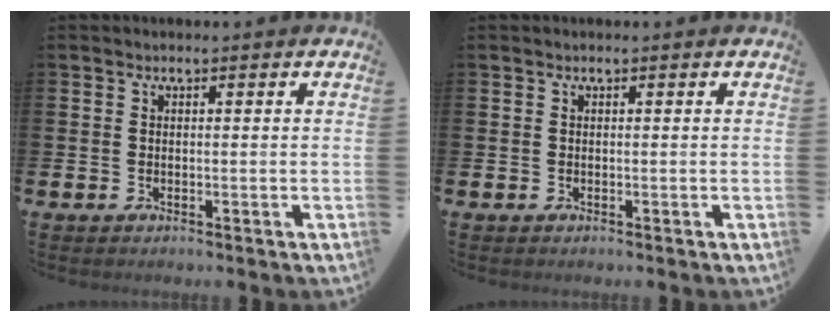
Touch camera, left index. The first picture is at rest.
{"total": 0.0}